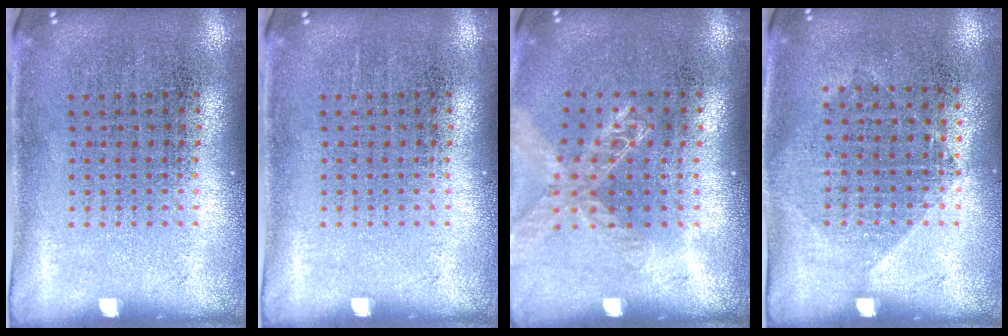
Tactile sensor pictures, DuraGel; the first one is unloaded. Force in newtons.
{"total": 0.0}
{"total": 1.3, "press": 1.3, "slide": 0.2}
{"total": 1.0, "press": 0.9, "slide": 0.5}